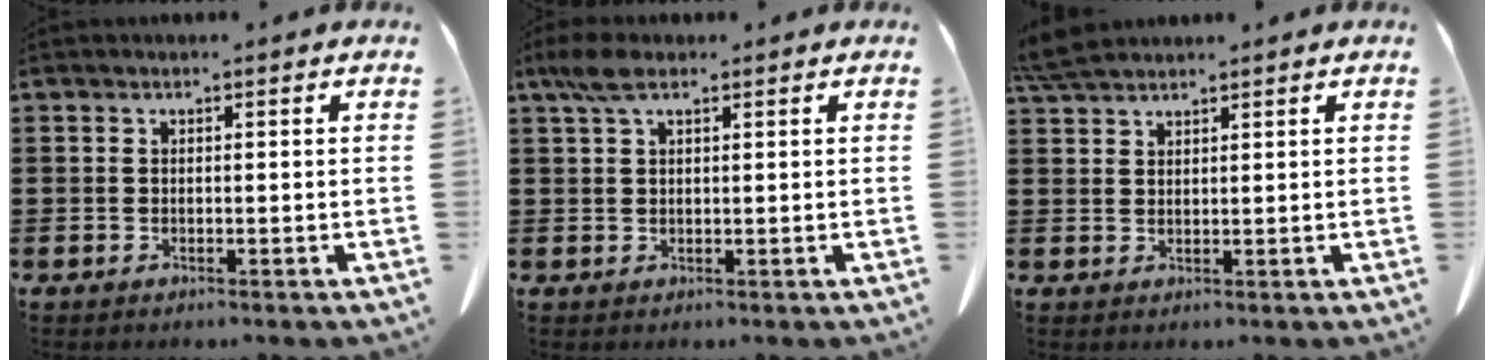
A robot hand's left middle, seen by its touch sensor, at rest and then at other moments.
{"total": 3.8, "force": [1.9, 1.4, 3.0], "torque": [-0.072, 0.000, 0.033]}
{"total": 3.4, "force": [3.0, 0.6, 1.5], "torque": [-0.039, -0.001, 0.060]}